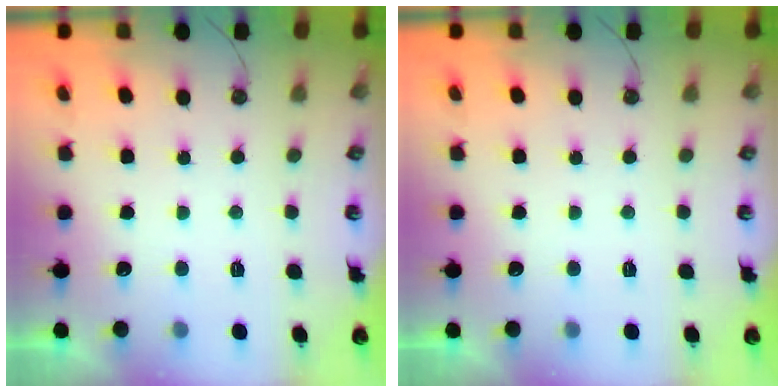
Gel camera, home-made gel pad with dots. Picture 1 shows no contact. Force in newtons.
{"total": 0.0}